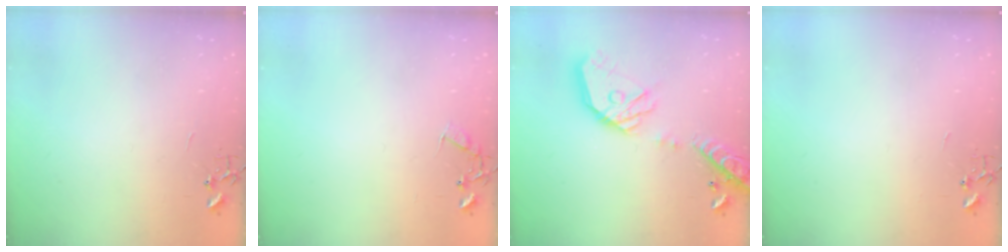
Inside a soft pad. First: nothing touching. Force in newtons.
{"total": 7.1, "press": 7.1, "slide": 0.5}
{"total": 18.9, "press": 18.8, "slide": 2.4}
{"total": 0.0}